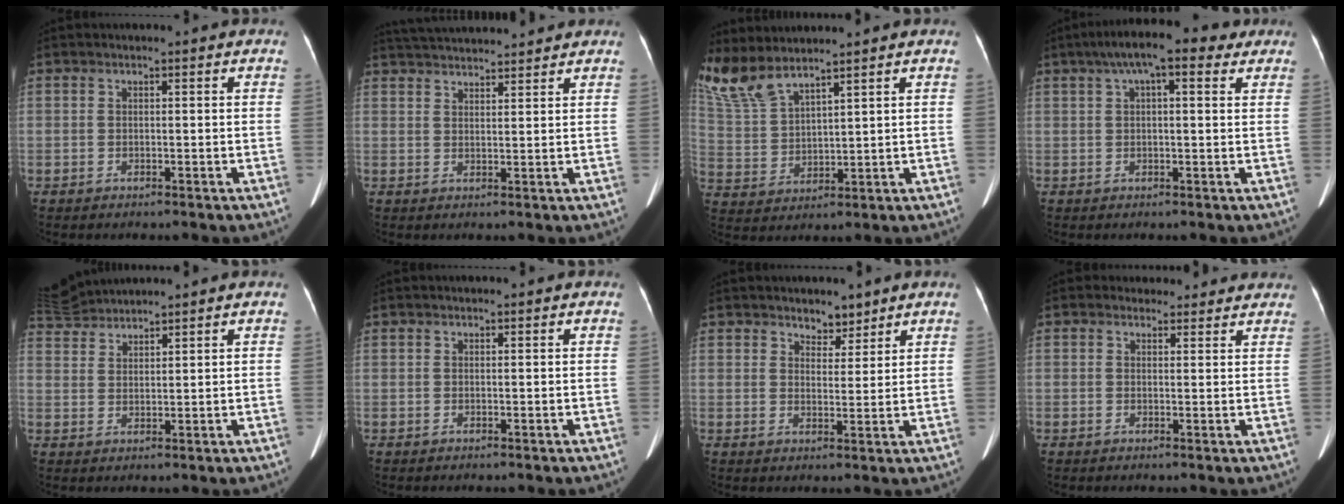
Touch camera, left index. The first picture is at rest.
{"total": 12.5, "force": [11.7, 1.2, 4.2], "torque": [-0.075, 0.028, 0.177]}
{"total": 10.1, "force": [9.0, 1.5, 4.3], "torque": [-0.107, 0.000, 0.202]}
{"total": 9.1, "force": [5.3, 2.3, 7.1], "torque": [-0.111, 0.033, 0.078]}
{"total": 7.6, "force": [7.4, 0.6, 1.7], "torque": [-0.043, 0.021, 0.145]}
{"total": 1.6, "force": [1.4, 0.4, 0.6], "torque": [-0.008, 0.014, 0.016]}
{"total": 2.8, "force": [2.3, 1.3, 0.6], "torque": [-0.001, -0.007, 0.040]}
{"total": 5.6, "force": [4.6, 3.1, -0.6], "torque": [0.034, 0.005, 0.041]}